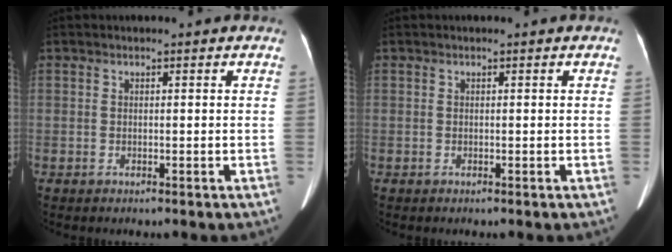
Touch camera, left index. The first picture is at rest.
{"total": 0.0}